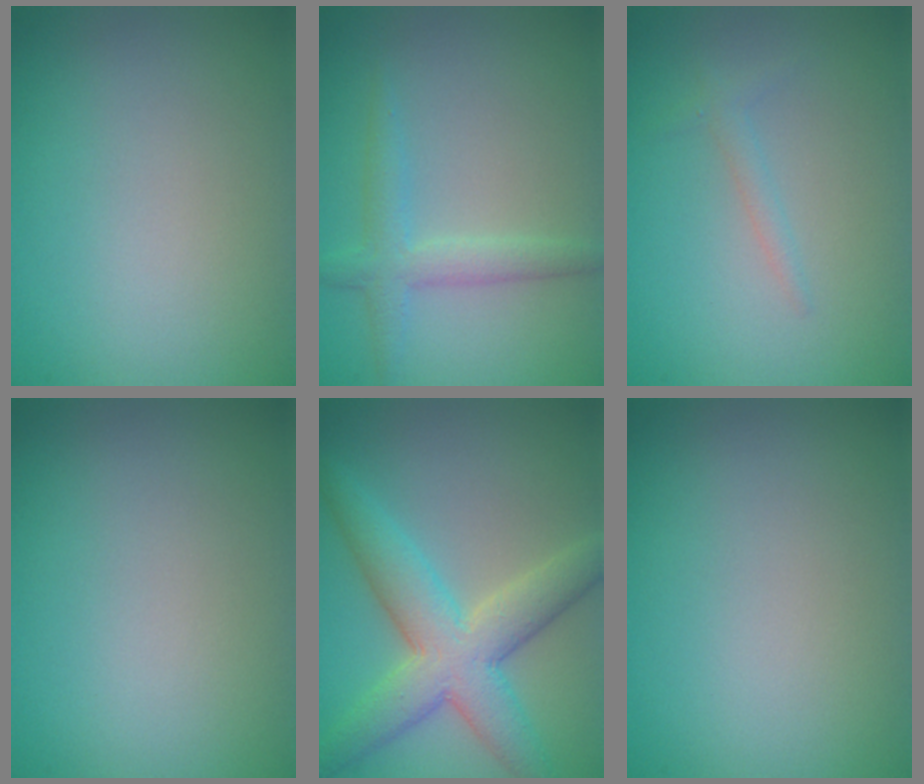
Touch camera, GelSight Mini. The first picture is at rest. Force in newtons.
{"total": 2.5, "press": 2.5, "slide": 0.1}
{"total": 1.0, "press": 1.0, "slide": 0.1}
{"total": 0.0}
{"total": 6.8, "press": 6.8, "slide": 0.3}
{"total": 0.0}